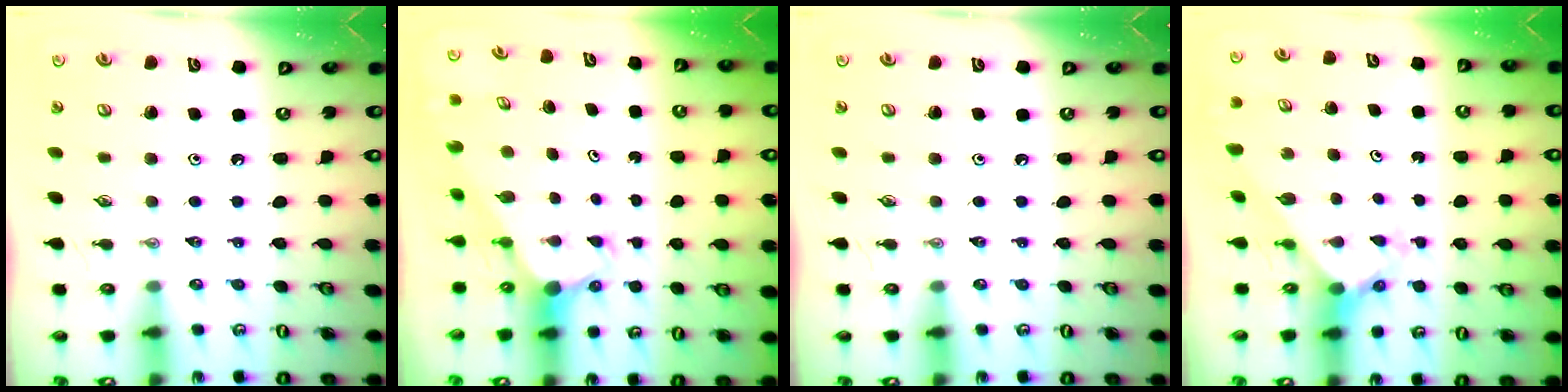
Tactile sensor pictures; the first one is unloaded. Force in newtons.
{"total": 2.5, "press": 2.5, "slide": 0.1}
{"total": 0.0}
{"total": 2.5, "press": 2.5, "slide": 0.2}